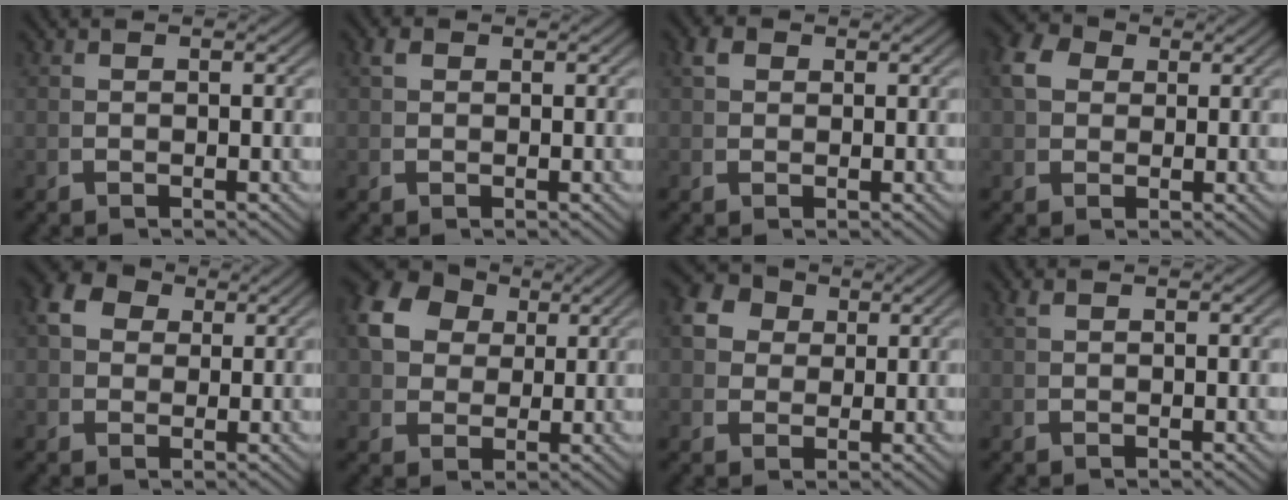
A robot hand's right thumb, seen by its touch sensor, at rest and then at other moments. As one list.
[{"total": 1.0, "force": [0.8, 0.4, 0.3], "torque": [-0.009, -0.001, 0.020]}, {"total": 1.6, "force": [1.2, 0.9, 0.6], "torque": [-0.014, -0.002, 0.027]}, {"total": 4.9, "force": [2.0, 3.7, 2.4], "torque": [-0.058, -0.003, 0.037]}, {"total": 6.1, "force": [2.4, 4.7, 3.0], "torque": [-0.063, -0.001, 0.037]}, {"total": 9.5, "force": [3.6, 7.3, 4.9], "torque": [-0.111, -0.002, 0.065]}, {"total": 8.2, "force": [2.7, 6.7, 3.8], "torque": [-0.088, -0.006, 0.043]}, {"total": 0.7, "force": [0.7, -0.3, 0.1], "torque": [-0.005, 0.002, 0.018]}]